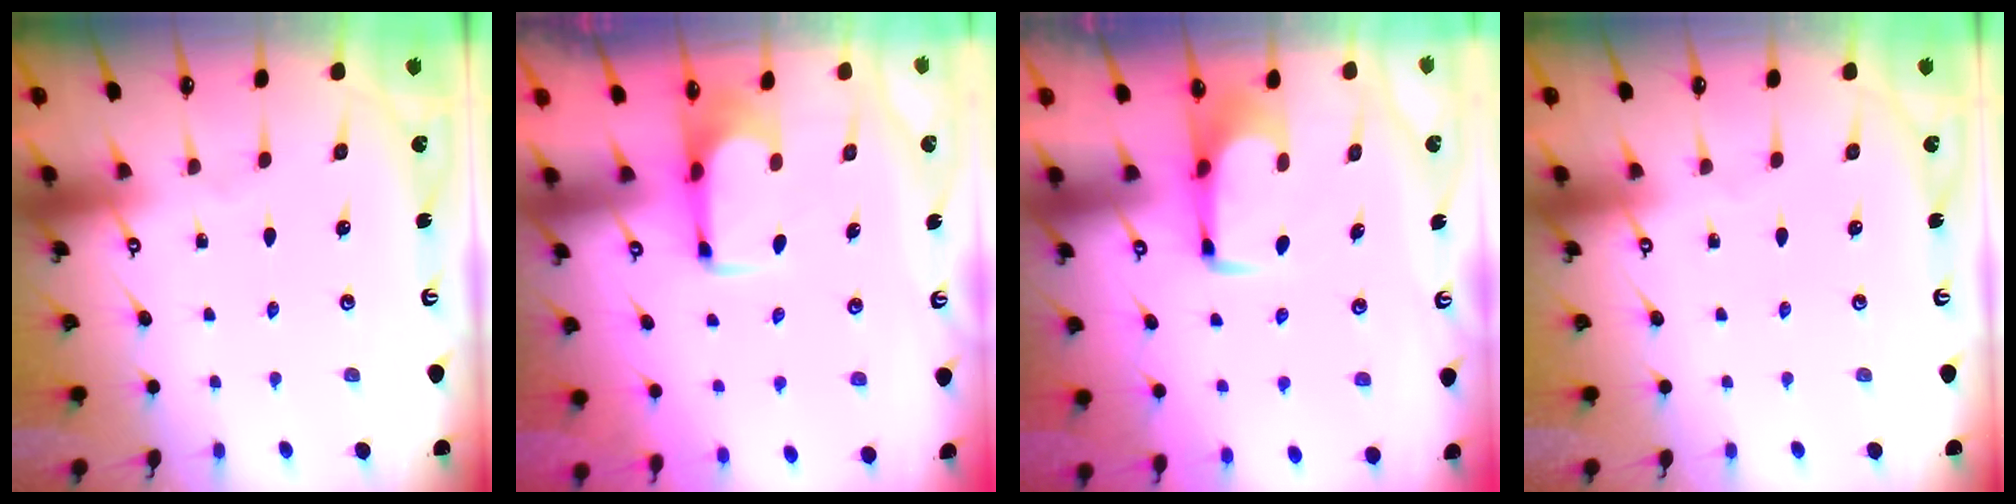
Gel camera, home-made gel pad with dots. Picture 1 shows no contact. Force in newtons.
{"total": 0.0}
{"total": 1.6, "press": 1.4, "slide": 0.7}
{"total": 0.0}